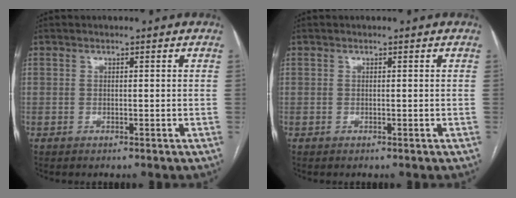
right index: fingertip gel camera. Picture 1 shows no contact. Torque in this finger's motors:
{"motor_torque": [0.00, 0.00, 0.00, 0.00]}